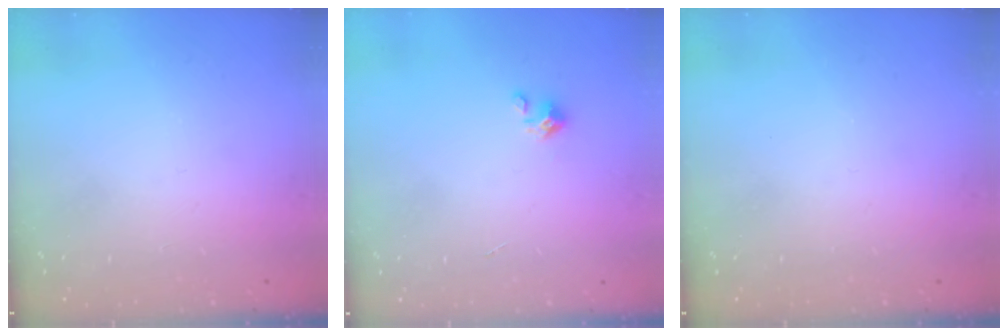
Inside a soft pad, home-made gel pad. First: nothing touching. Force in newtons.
{"total": 1.5, "press": 1.5, "slide": 0.1}
{"total": 0.0}